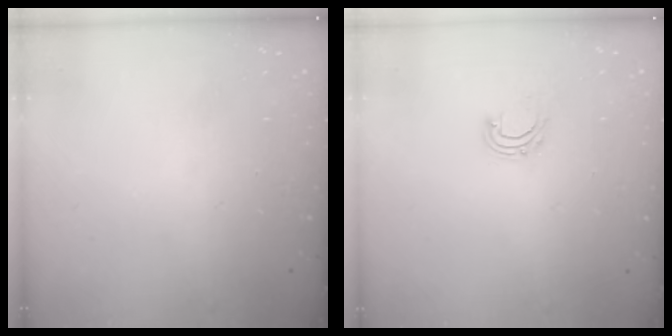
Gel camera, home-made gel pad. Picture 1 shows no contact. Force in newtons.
{"total": 6.2, "press": 6.1, "slide": 0.5}